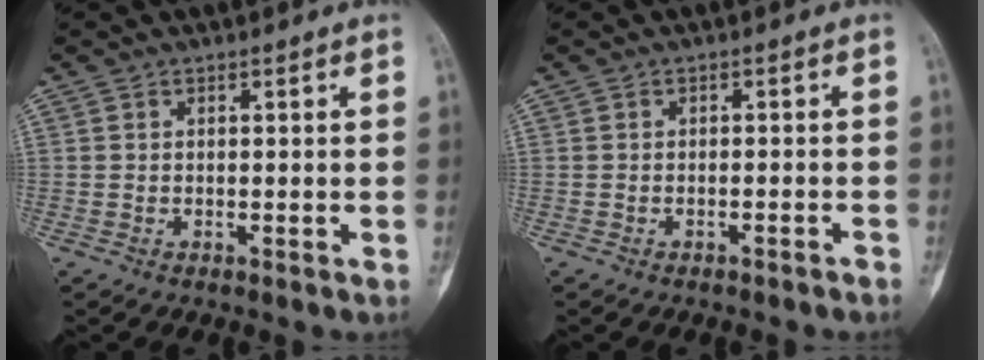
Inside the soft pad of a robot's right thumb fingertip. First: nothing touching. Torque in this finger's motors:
{"motor_torque": [-0.19, -0.09, 0.08, 0.03, -0.04]}